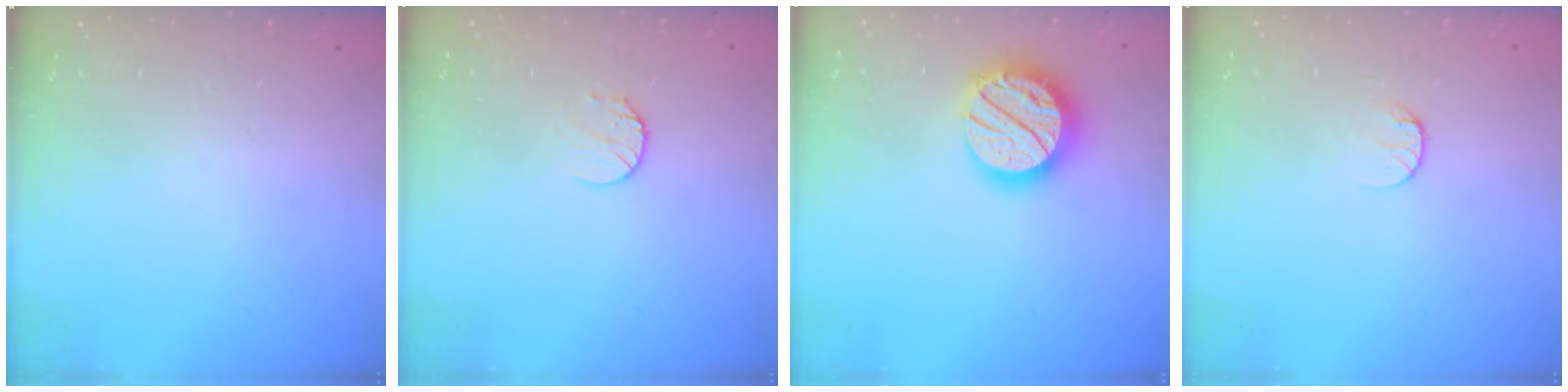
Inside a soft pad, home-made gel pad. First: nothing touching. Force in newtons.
{"total": 5.1, "press": 5.1, "slide": 0.5}
{"total": 18.0, "press": 17.9, "slide": 1.4}
{"total": 7.6, "press": 7.6, "slide": 0.7}